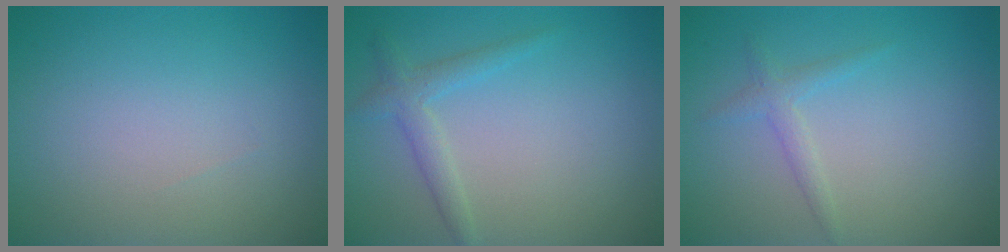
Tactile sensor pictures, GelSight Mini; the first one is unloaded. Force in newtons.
{"total": 2.0, "press": 2.0, "slide": 0.1}
{"total": 1.4, "press": 1.4, "slide": 0.0}